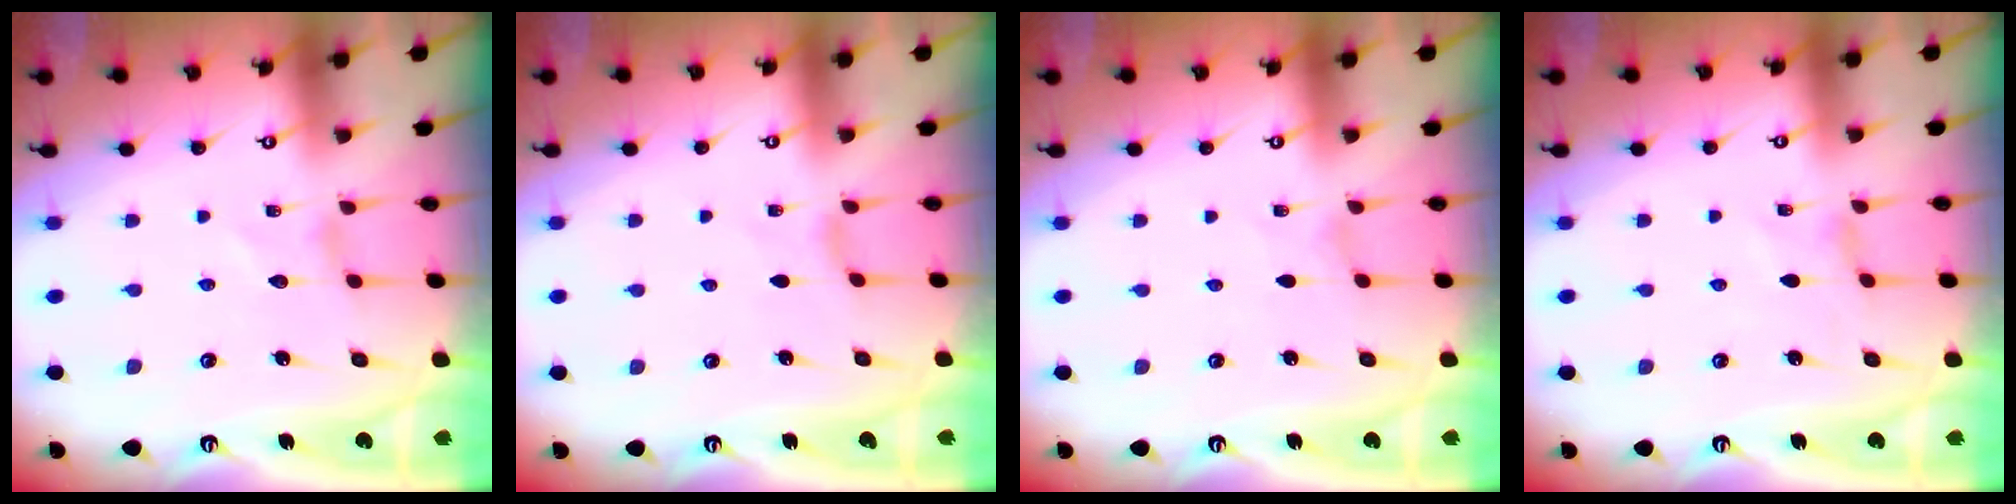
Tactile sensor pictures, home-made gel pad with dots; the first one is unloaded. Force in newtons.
{"total": 0.0}
{"total": 0.0}
{"total": 0.0}